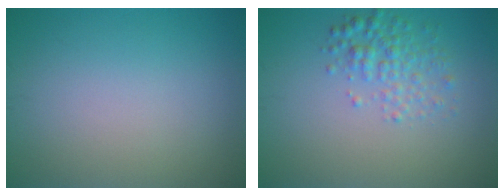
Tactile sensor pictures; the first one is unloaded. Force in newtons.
{"total": 2.7, "press": 2.7, "slide": 0.1}